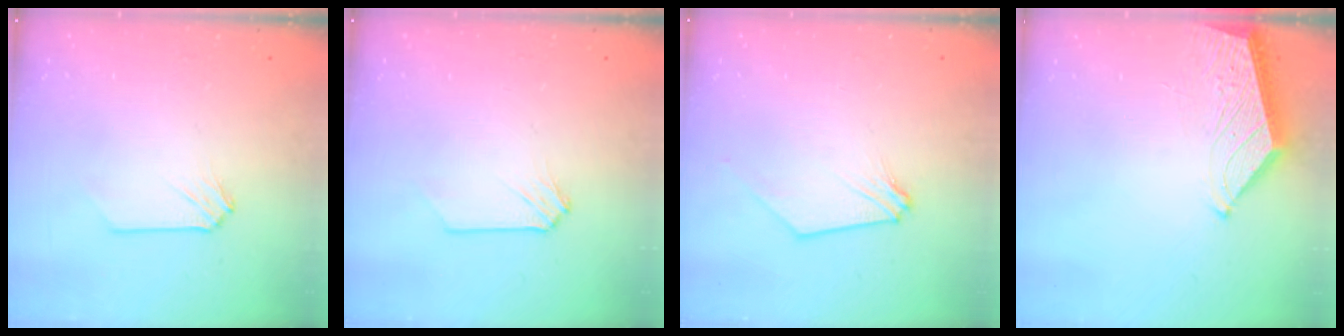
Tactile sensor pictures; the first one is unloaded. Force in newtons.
{"total": 0.0}
{"total": 0.0}
{"total": 4.0, "press": 4.0, "slide": 0.5}